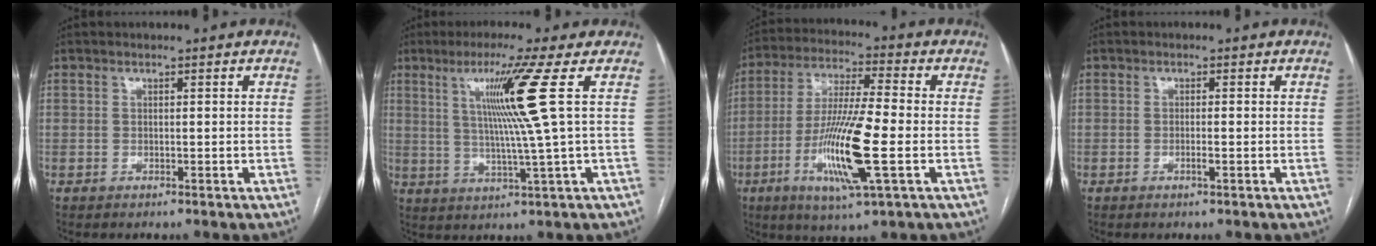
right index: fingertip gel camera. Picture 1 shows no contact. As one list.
[{"total": 9.7, "force": [2.9, -3.2, 8.7], "torque": [-0.155, -0.005, 0.065]}, {"total": 14.6, "force": [-3.9, 1.0, 14.0], "torque": [-0.276, -0.015, -0.073]}, {"total": 1.2, "force": [-0.5, 0.0, 1.1], "torque": [-0.023, -0.001, -0.007]}]